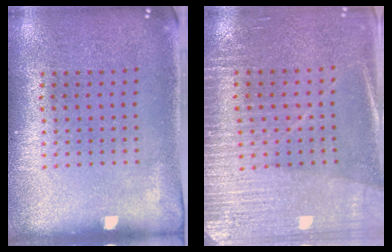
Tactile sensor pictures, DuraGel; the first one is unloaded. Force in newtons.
{"total": 3.0, "press": 2.9, "slide": 0.7}